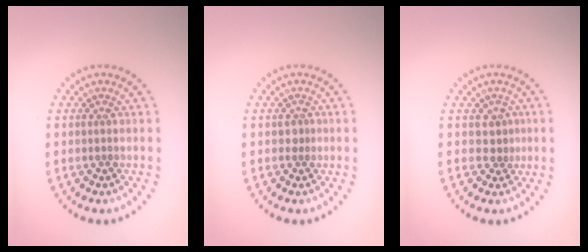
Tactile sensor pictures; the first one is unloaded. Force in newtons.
{"total": 0.8, "press": 0.5, "slide": 0.6}
{"total": 1.3, "press": 1.0, "slide": 0.9}